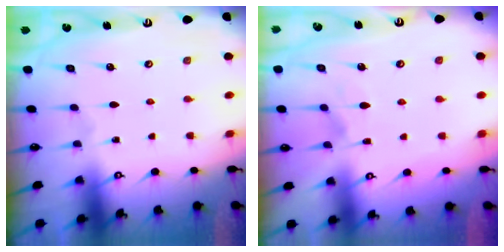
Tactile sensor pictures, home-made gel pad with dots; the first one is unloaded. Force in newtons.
{"total": 1.4, "press": 0.7, "slide": 1.1}